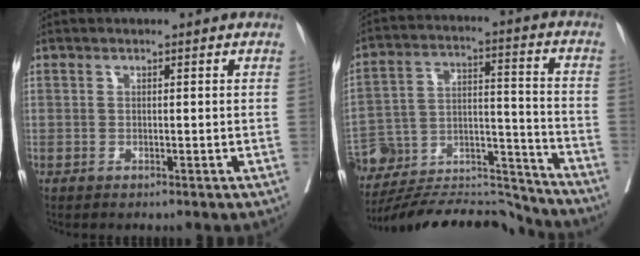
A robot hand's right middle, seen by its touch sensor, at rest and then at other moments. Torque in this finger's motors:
{"motor_torque": [0.89, -1.25, 0.39, 0.18]}